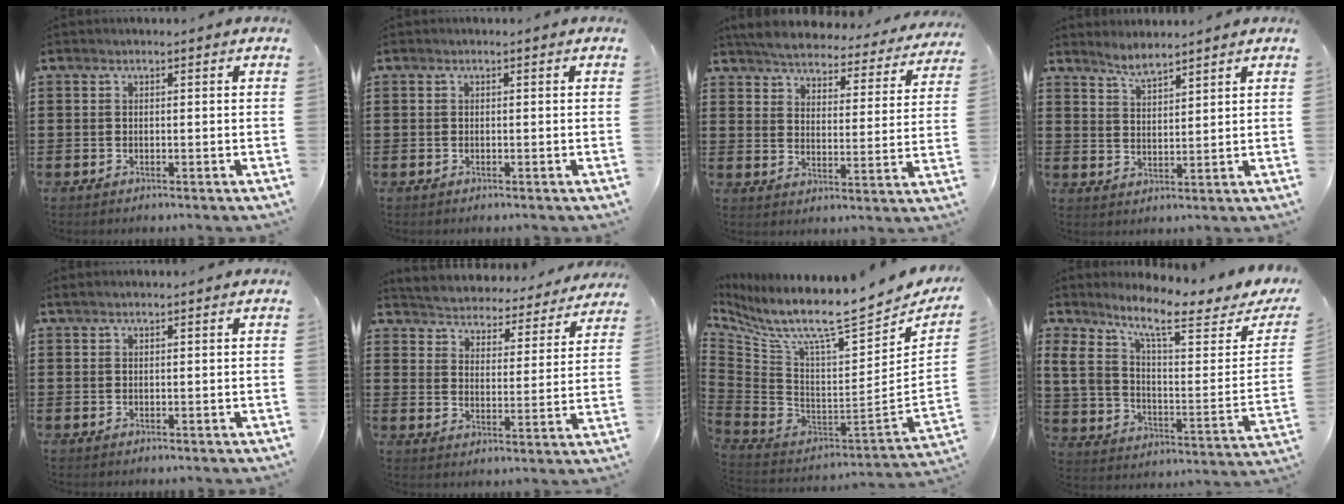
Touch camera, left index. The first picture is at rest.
{"total": 0.0}
{"total": 4.4, "force": [4.4, 0.2, 0.6], "torque": [-0.039, -0.034, 0.072]}
{"total": 3.5, "force": [3.3, 0.1, 1.0], "torque": [-0.029, -0.007, 0.062]}
{"total": 0.6, "force": [0.5, 0.0, 0.3], "torque": [-0.007, 0.001, 0.011]}
{"total": 3.9, "force": [3.9, -0.1, -0.7], "torque": [-0.015, -0.039, 0.060]}
{"total": 11.9, "force": [8.4, 1.3, 8.3], "torque": [-0.177, -0.083, 0.133]}
{"total": 10.0, "force": [7.4, 2.1, 6.4], "torque": [-0.154, -0.048, 0.125]}